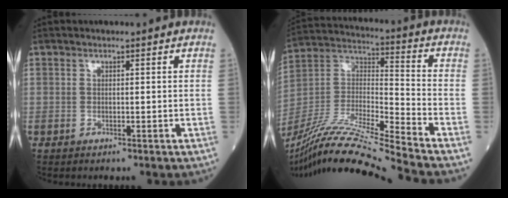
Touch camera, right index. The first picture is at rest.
{"total": 21.5, "force": [-19.1, -1.9, 9.8], "torque": [-0.217, -0.017, -0.350]}